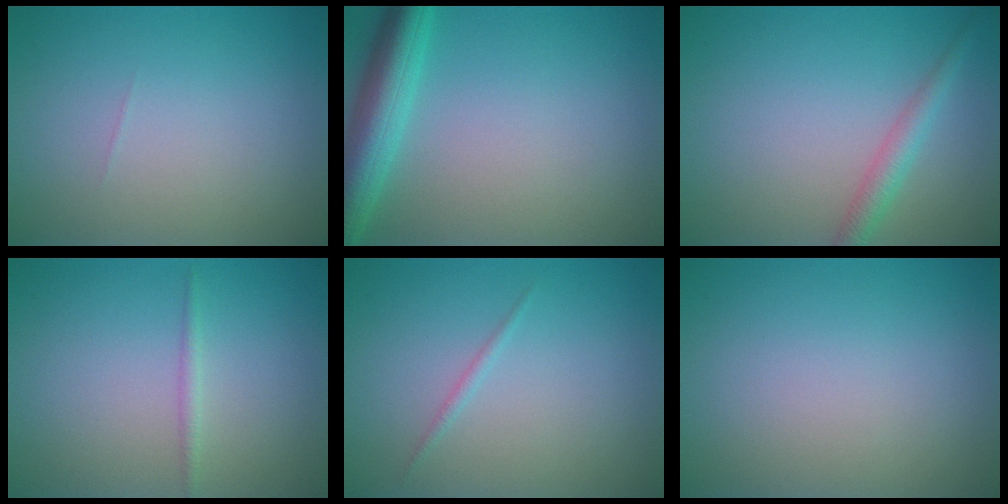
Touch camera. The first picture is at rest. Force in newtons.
{"total": 5.6, "press": 5.6, "slide": 0.3}
{"total": 2.2, "press": 2.2, "slide": 0.1}
{"total": 0.9, "press": 0.9, "slide": 0.0}
{"total": 0.6, "press": 0.6, "slide": 0.0}
{"total": 0.0}